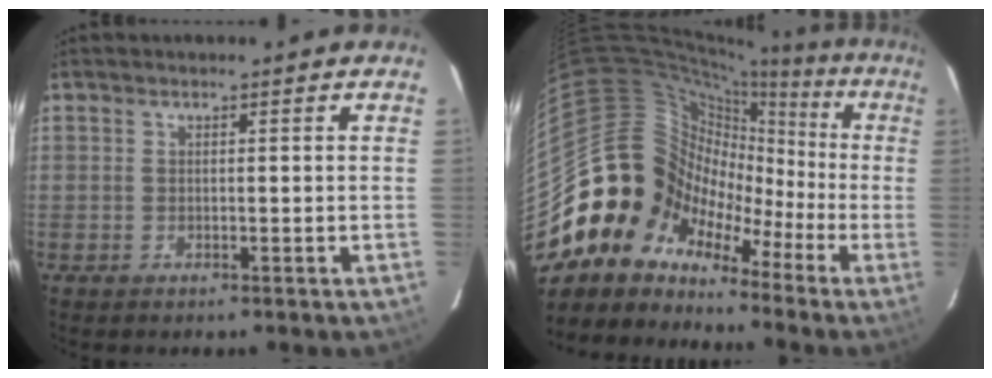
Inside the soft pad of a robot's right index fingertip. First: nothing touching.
{"total": 14.2, "force": [-5.0, 12.7, 4.0], "torque": [-0.081, 0.022, -0.106]}